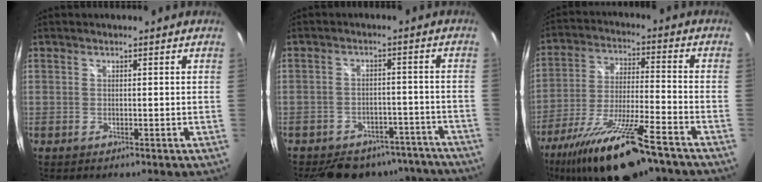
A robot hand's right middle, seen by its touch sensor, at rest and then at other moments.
{"total": 16.2, "force": [-13.6, 7.5, 4.8], "torque": [-0.102, 0.031, -0.157]}
{"total": 19.6, "force": [-14.3, 3.4, 13.0], "torque": [-0.256, -0.038, -0.247]}